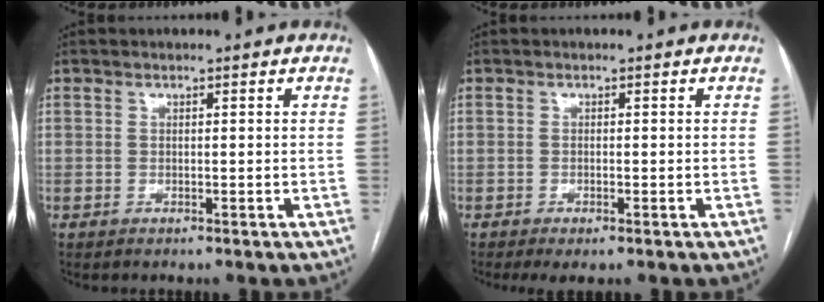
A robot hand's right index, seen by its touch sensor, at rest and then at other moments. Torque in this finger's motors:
{"motor_torque": [0.45, -0.35, 0.17, 0.04]}